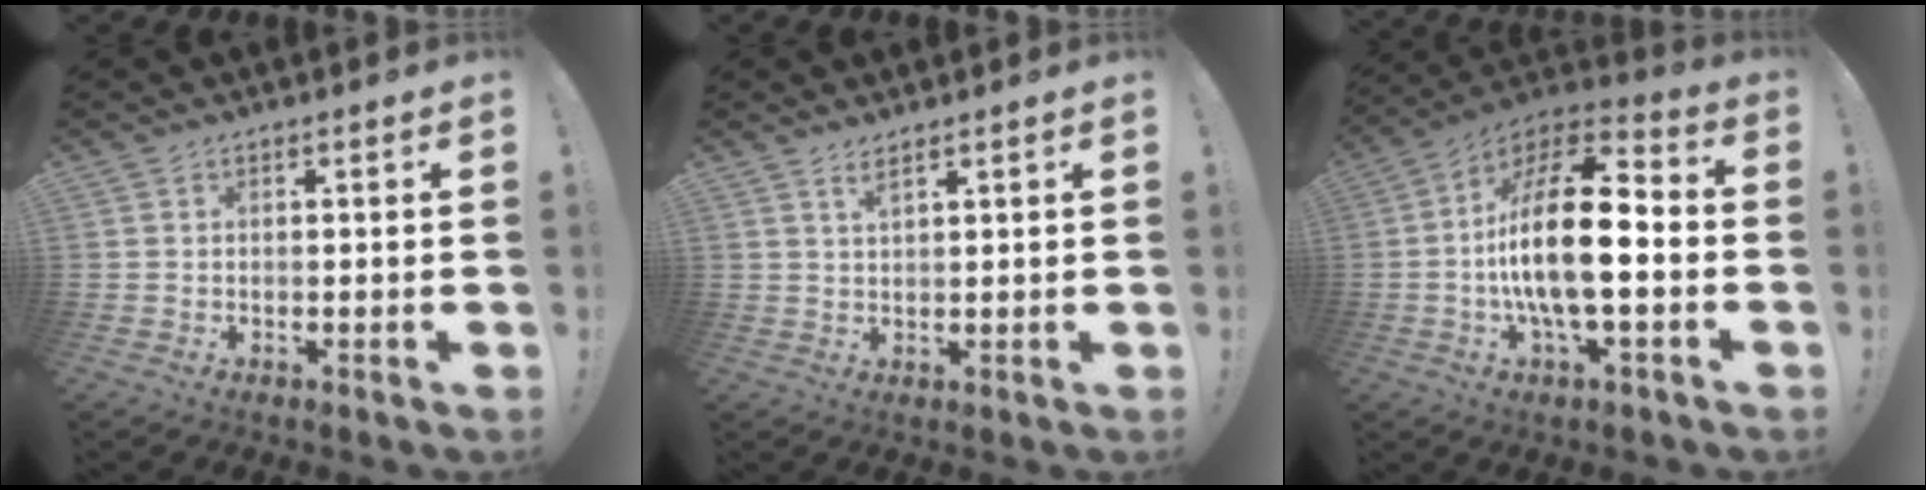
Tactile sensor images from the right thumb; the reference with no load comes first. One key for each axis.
{"total": 2.4, "fx": 1.8, "fy": 0.3, "fz": 1.6, "tx": -0.027, "ty": -0.012, "tz": 0.030}
{"total": 20.6, "fx": -2.7, "fy": 7.7, "fz": 19.0, "tx": -0.361, "ty": 0.016, "tz": -0.048}